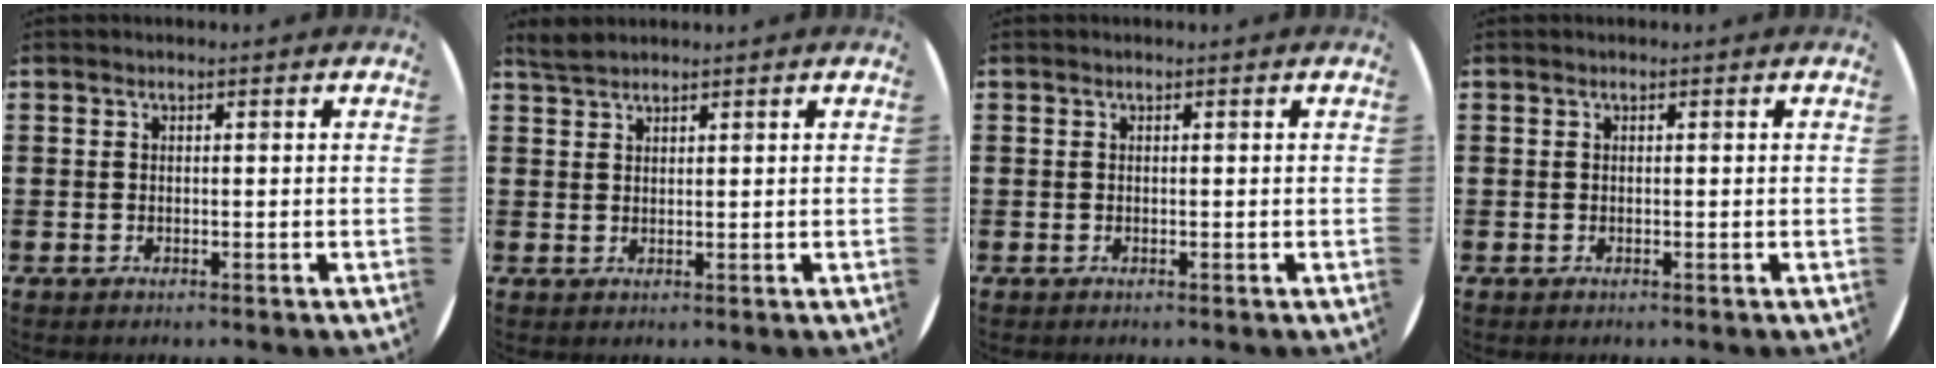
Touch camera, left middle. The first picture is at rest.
{"total": 2.0, "force": [1.9, 0.4, 0.5], "torque": [-0.014, 0.004, 0.037]}
{"total": 0.0}
{"total": 0.0}